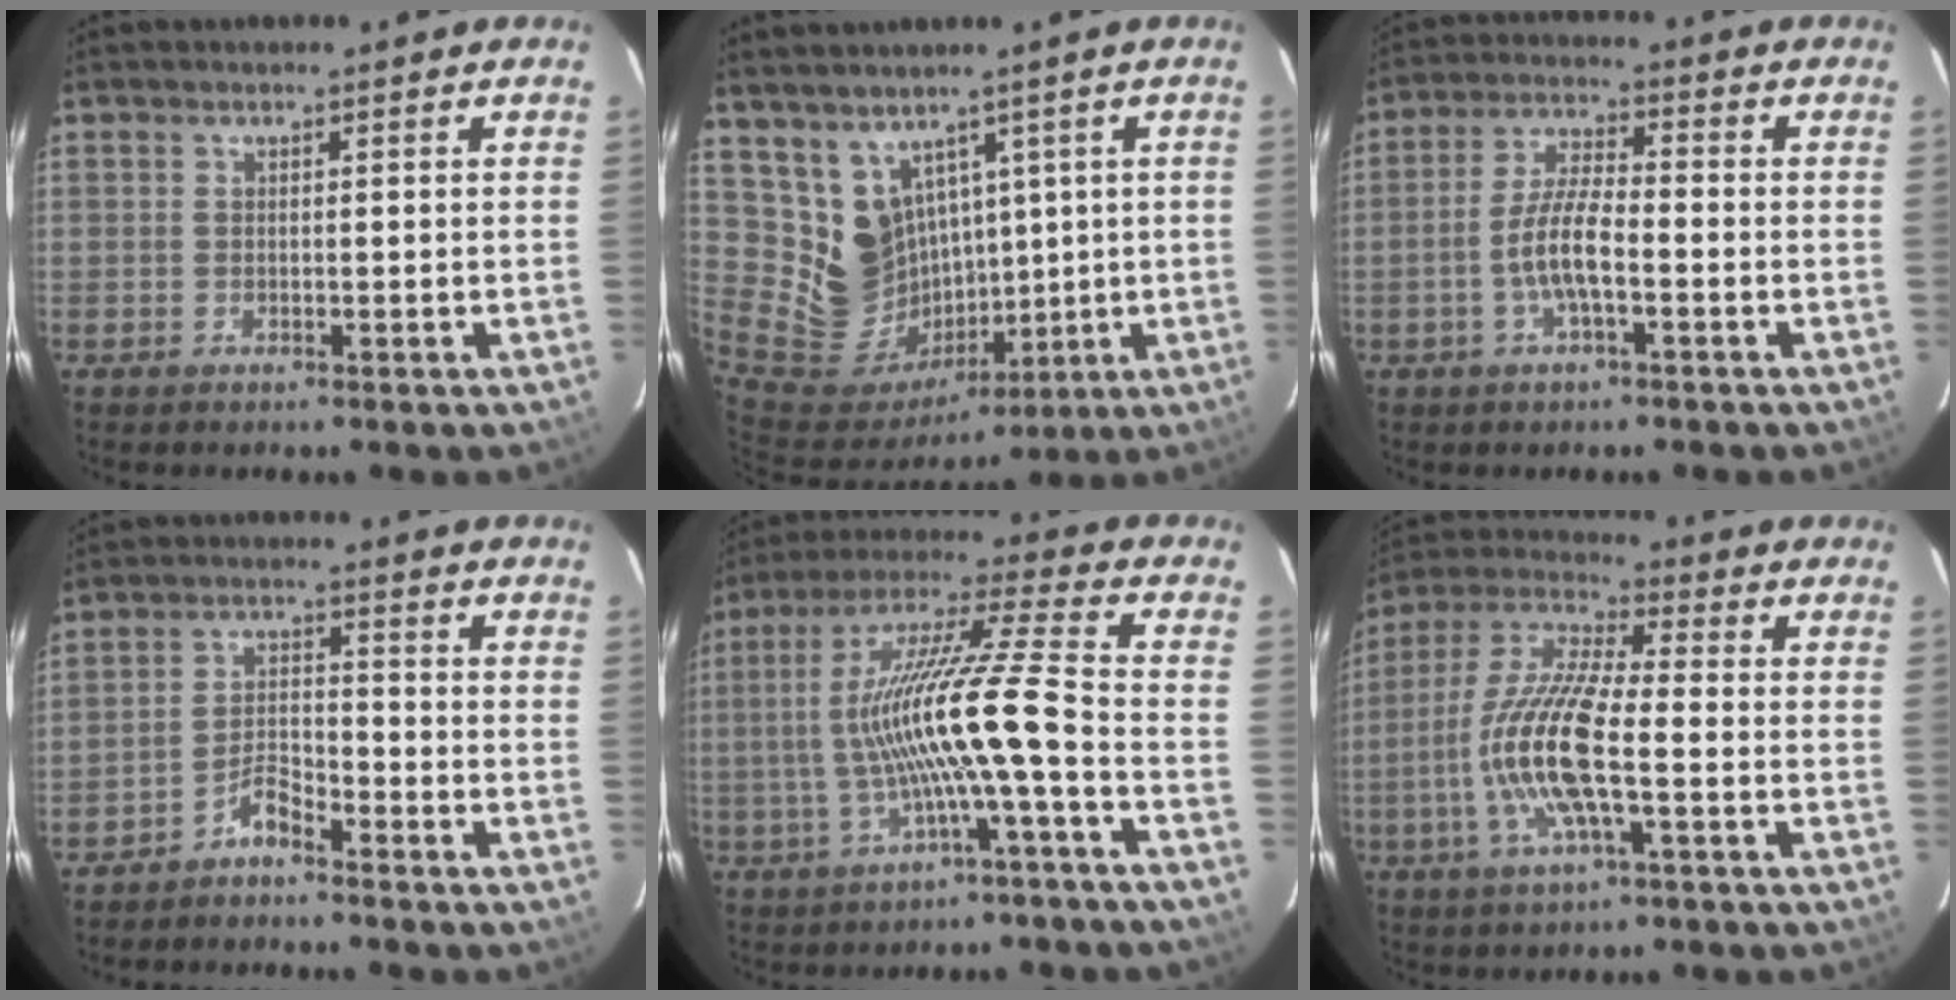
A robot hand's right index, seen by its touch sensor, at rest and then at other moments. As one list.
[{"total": 12.3, "force": [5.8, 10.2, 3.6], "torque": [-0.090, 0.000, 0.142]}, {"total": 7.3, "force": [-2.4, 1.8, 6.7], "torque": [-0.137, 0.006, -0.047]}, {"total": 4.0, "force": [-3.6, 1.0, 1.5], "torque": [-0.044, 0.016, -0.070]}, {"total": 14.2, "force": [-3.3, -1.2, 13.8], "torque": [-0.257, 0.005, -0.055]}, {"total": 15.0, "force": [-3.6, 3.3, 14.1], "torque": [-0.292, -0.003, -0.076]}]